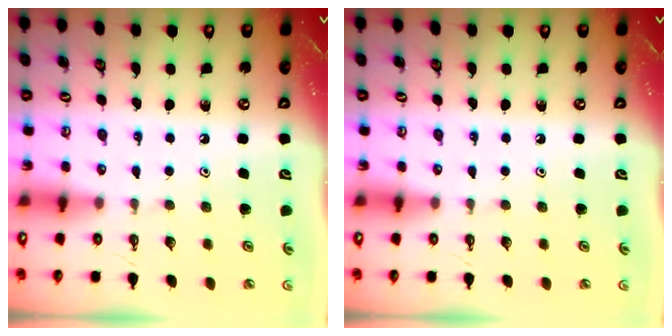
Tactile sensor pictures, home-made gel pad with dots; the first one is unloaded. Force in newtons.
{"total": 0.0}